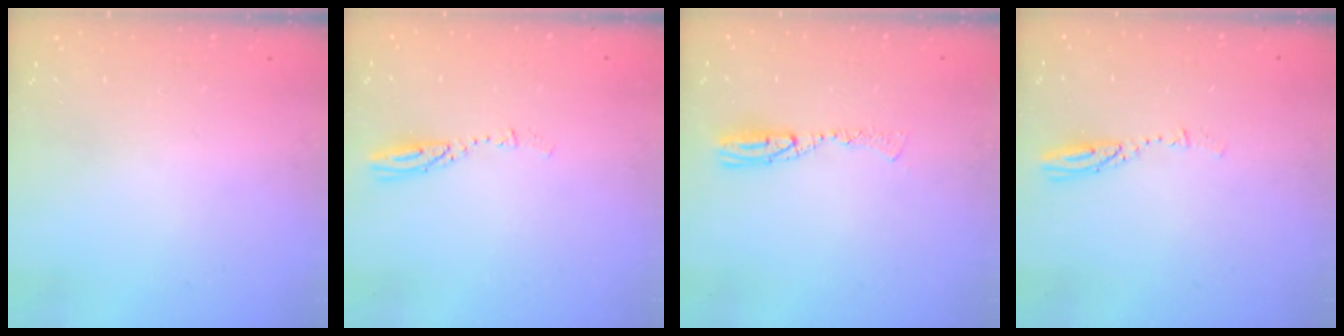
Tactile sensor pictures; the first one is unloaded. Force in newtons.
{"total": 3.7, "press": 3.7, "slide": 0.1}
{"total": 8.1, "press": 7.9, "slide": 1.7}
{"total": 3.8, "press": 3.8, "slide": 0.3}